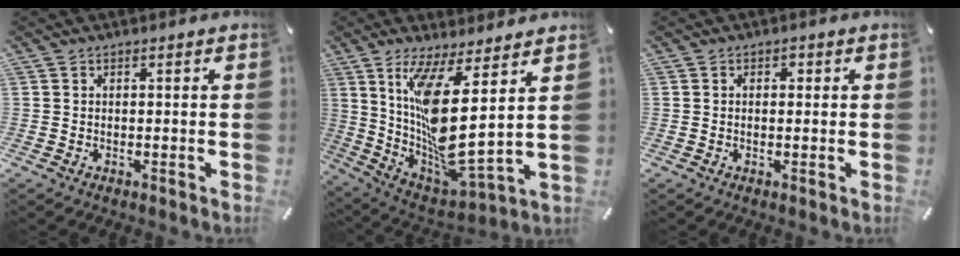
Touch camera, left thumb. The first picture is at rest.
{"total": 14.7, "force": [6.2, 2.5, 13.1], "torque": [-0.278, -0.083, 0.097]}
{"total": 1.2, "force": [0.2, 0.9, 0.7], "torque": [-0.009, 0.002, 0.000]}